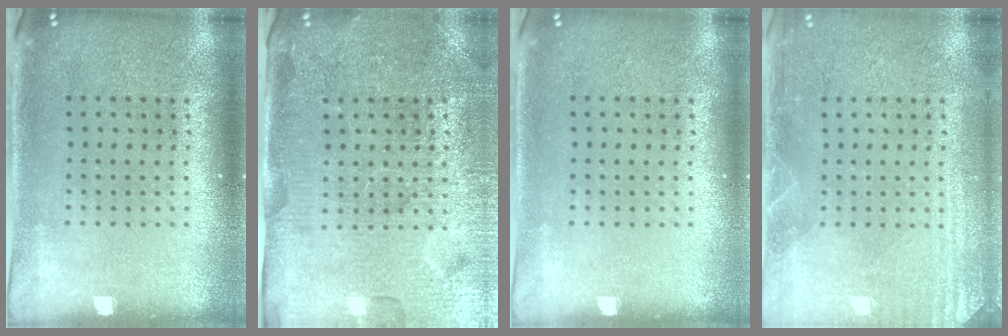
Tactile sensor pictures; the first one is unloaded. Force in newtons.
{"total": 4.3, "press": 4.0, "slide": 1.5}
{"total": 0.0}
{"total": 2.9, "press": 2.9, "slide": 0.5}